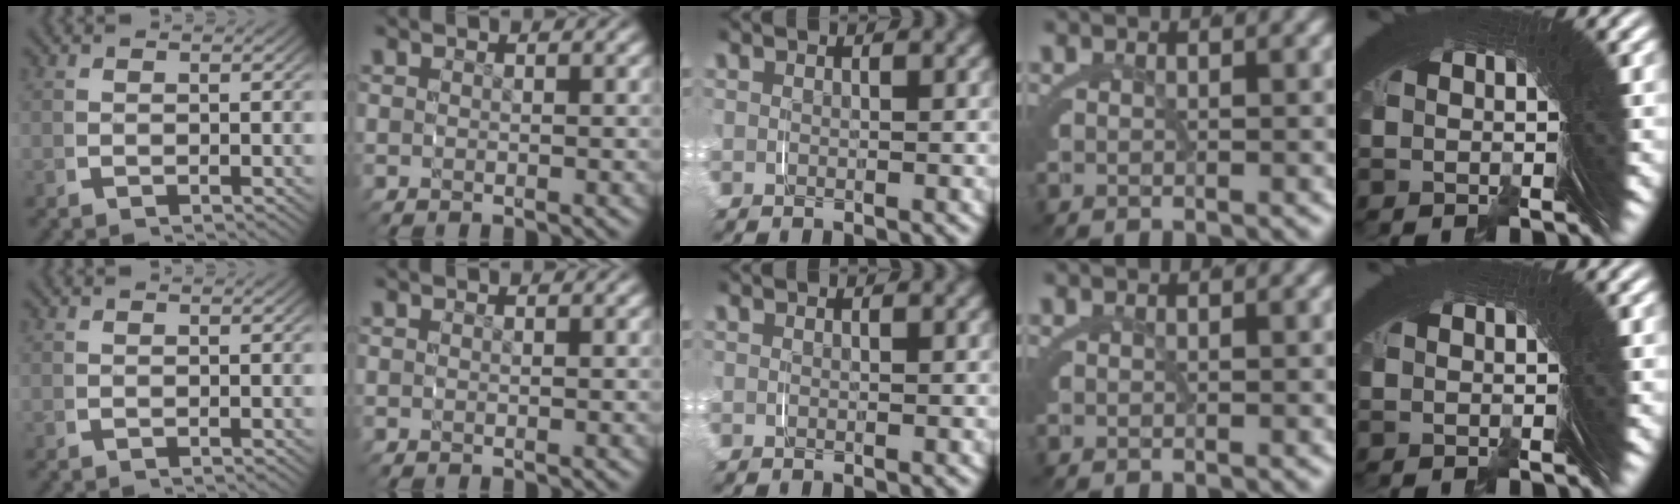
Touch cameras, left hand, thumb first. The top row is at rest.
{}